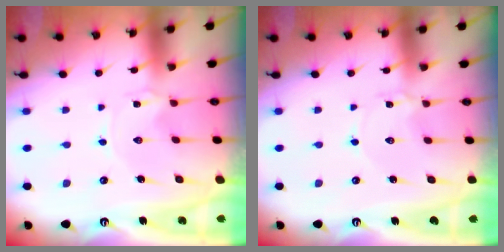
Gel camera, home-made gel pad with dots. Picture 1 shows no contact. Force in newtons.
{"total": 1.0, "press": 1.0, "slide": 0.1}